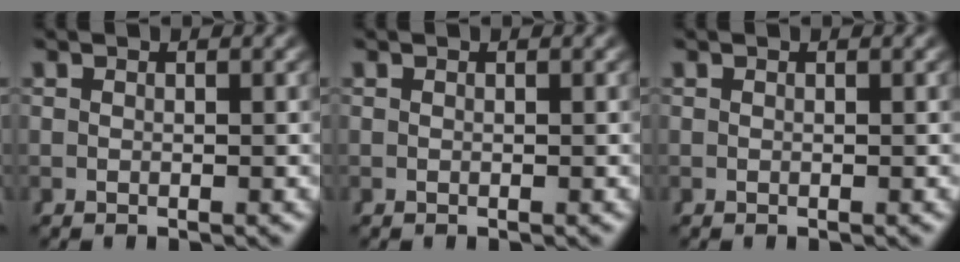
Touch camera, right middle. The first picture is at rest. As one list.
[{"total": 0.0}, {"total": 0.0}]